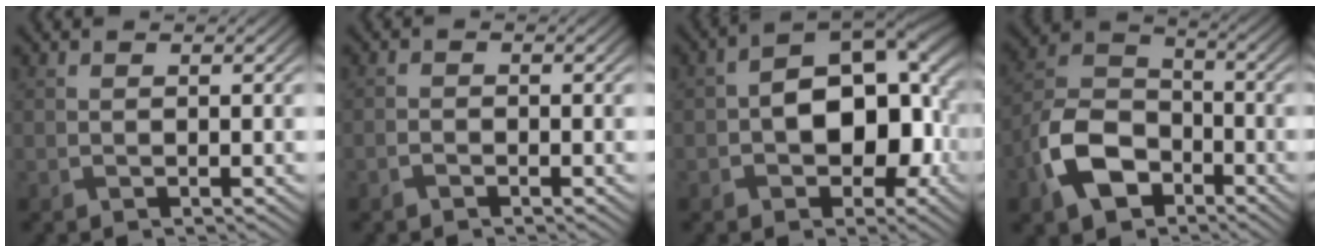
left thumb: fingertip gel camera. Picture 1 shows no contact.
{"total": 0.9, "force": [-0.7, 0.5, 0.4], "torque": [-0.006, 0.001, -0.016]}
{"total": 11.0, "force": [-0.9, 7.0, 8.4], "torque": [-0.127, -0.009, -0.012]}
{"total": 9.9, "force": [-4.8, 6.4, 5.8], "torque": [-0.133, -0.003, -0.112]}